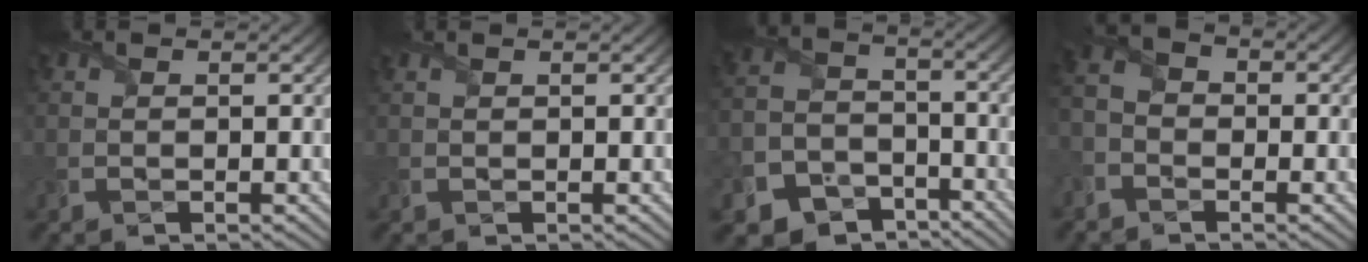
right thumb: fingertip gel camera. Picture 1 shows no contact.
{"total": 0.7, "force": [0.5, 0.0, 0.5], "torque": [-0.014, 0.003, 0.014]}
{"total": 10.1, "force": [-7.0, 6.7, 3.1], "torque": [-0.087, -0.032, -0.124]}
{"total": 3.8, "force": [-2.5, 2.4, 1.6], "torque": [-0.040, 0.000, -0.057]}